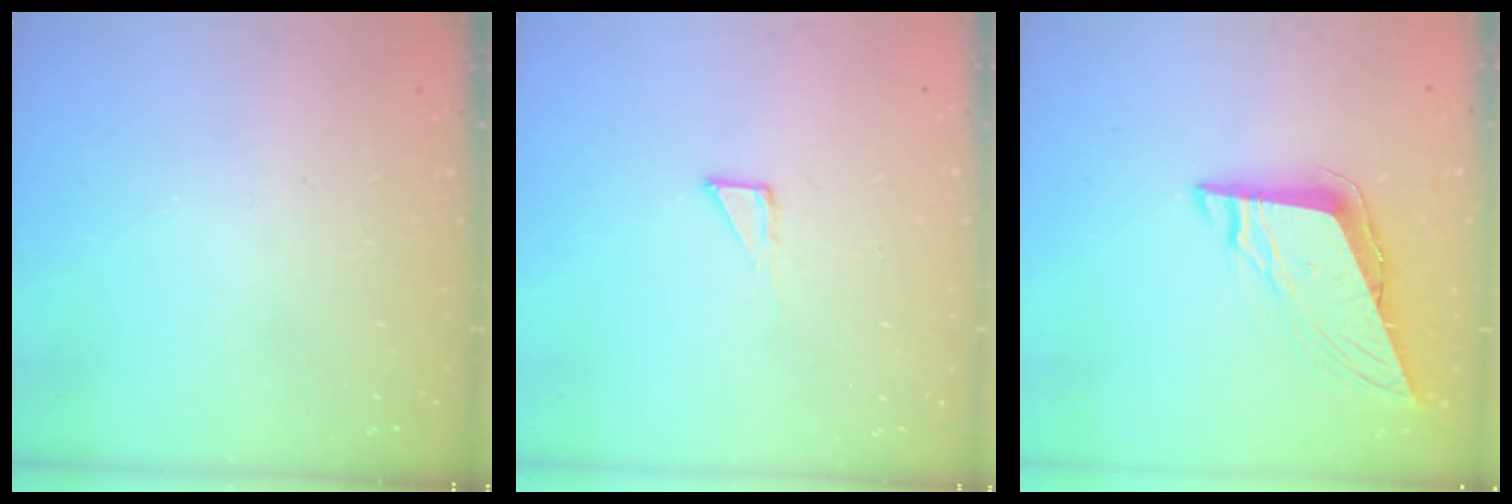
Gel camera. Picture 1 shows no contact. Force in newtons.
{"total": 2.7, "press": 2.7, "slide": 0.2}
{"total": 8.9, "press": 8.8, "slide": 1.4}